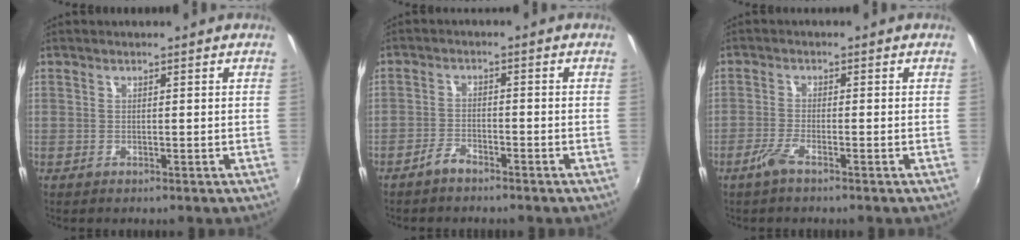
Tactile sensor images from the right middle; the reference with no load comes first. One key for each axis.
{"total": 2.7, "fx": -2.4, "fy": 0.8, "fz": 1.0, "tx": -0.033, "ty": 0.003, "tz": -0.046}
{"total": 2.9, "fx": -2.1, "fy": 0.2, "fz": 2.0, "tx": -0.055, "ty": -0.004, "tz": -0.044}